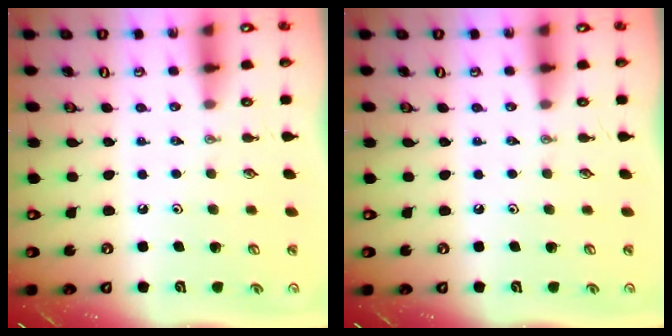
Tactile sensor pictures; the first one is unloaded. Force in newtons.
{"total": 0.0}